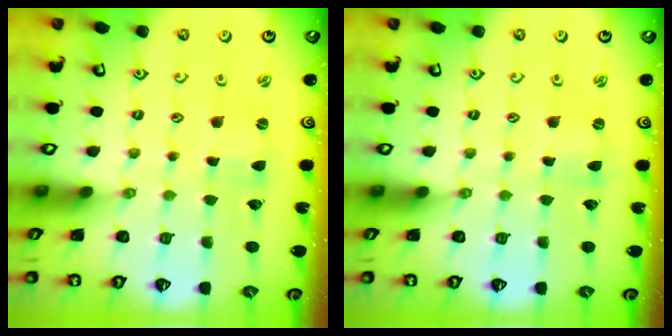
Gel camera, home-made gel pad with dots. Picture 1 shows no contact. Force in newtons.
{"total": 0.0}